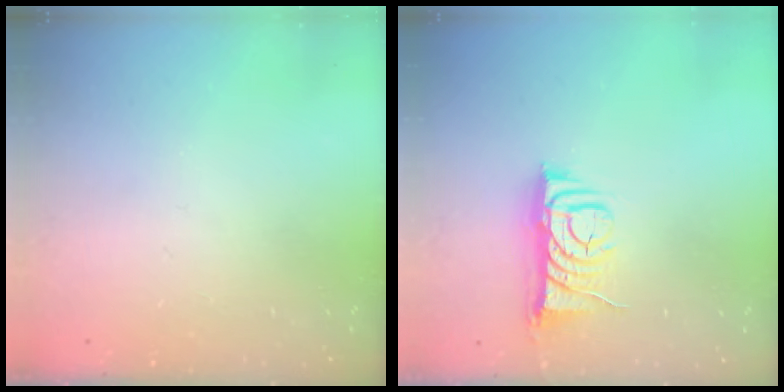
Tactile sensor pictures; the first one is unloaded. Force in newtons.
{"total": 9.0, "press": 9.0, "slide": 0.4}